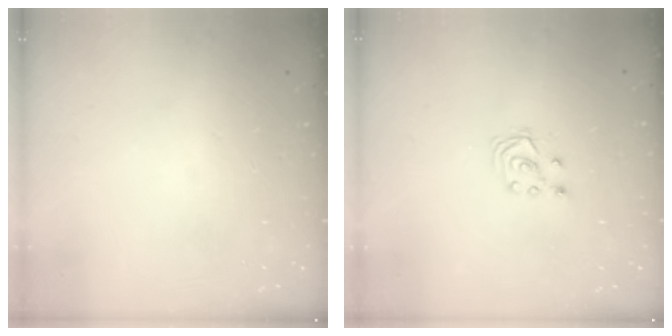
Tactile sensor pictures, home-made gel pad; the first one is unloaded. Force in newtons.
{"total": 2.8, "press": 2.7, "slide": 0.7}